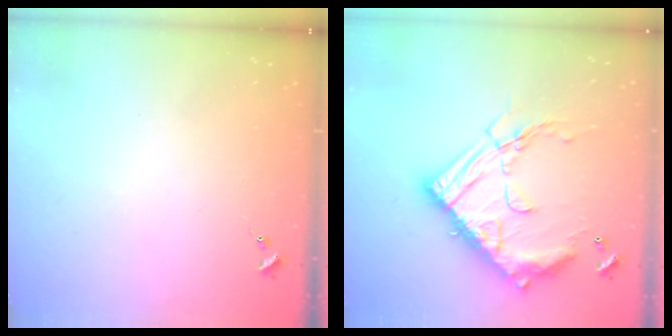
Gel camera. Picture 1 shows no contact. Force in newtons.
{"total": 23.7, "press": 23.6, "slide": 2.2}